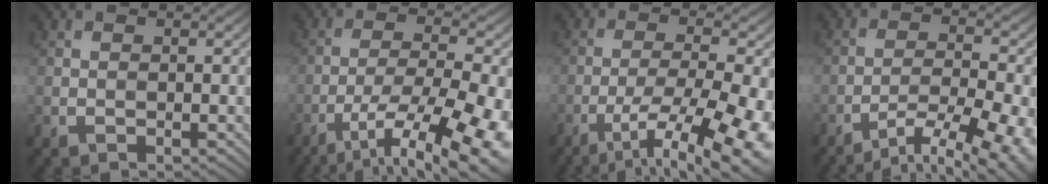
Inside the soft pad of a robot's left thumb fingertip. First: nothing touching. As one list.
[{"total": 16.0, "force": [-9.5, 4.7, 12.0], "torque": [-0.192, -0.028, -0.129]}, {"total": 14.7, "force": [-7.9, 4.3, 11.6], "torque": [-0.181, -0.020, -0.106]}, {"total": 12.2, "force": [-8.4, 3.4, 8.1], "torque": [-0.143, -0.017, -0.108]}]